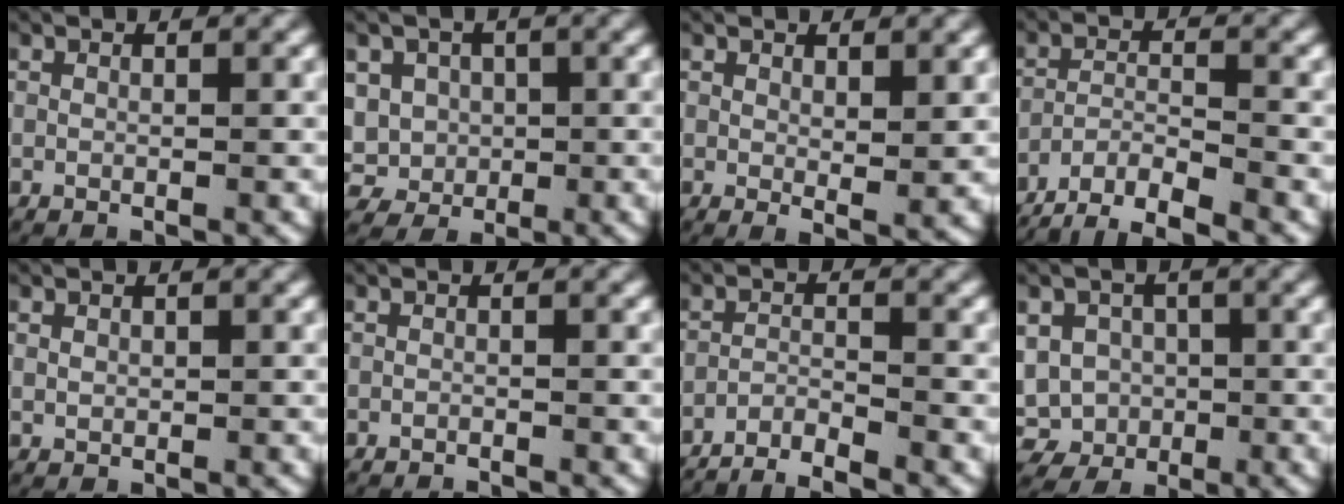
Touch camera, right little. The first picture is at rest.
{"total": 8.5, "force": [-1.1, 8.0, 2.9], "torque": [-0.080, -0.033, -0.013]}
{"total": 1.6, "force": [0.8, 0.4, 1.3], "torque": [-0.020, -0.013, 0.017]}
{"total": 8.6, "force": [-7.6, 3.2, 2.6], "torque": [-0.042, -0.021, -0.124]}
{"total": 0.8, "force": [0.2, 0.7, 0.4], "torque": [-0.013, -0.004, 0.012]}
{"total": 0.7, "force": [-0.7, 0.0, 0.0], "torque": [-0.004, -0.005, -0.010]}
{"total": 6.1, "force": [-5.9, 1.5, 0.8], "torque": [-0.014, -0.022, -0.095]}
{"total": 10.5, "force": [-2.4, 9.7, 3.2], "torque": [-0.081, -0.041, -0.038]}